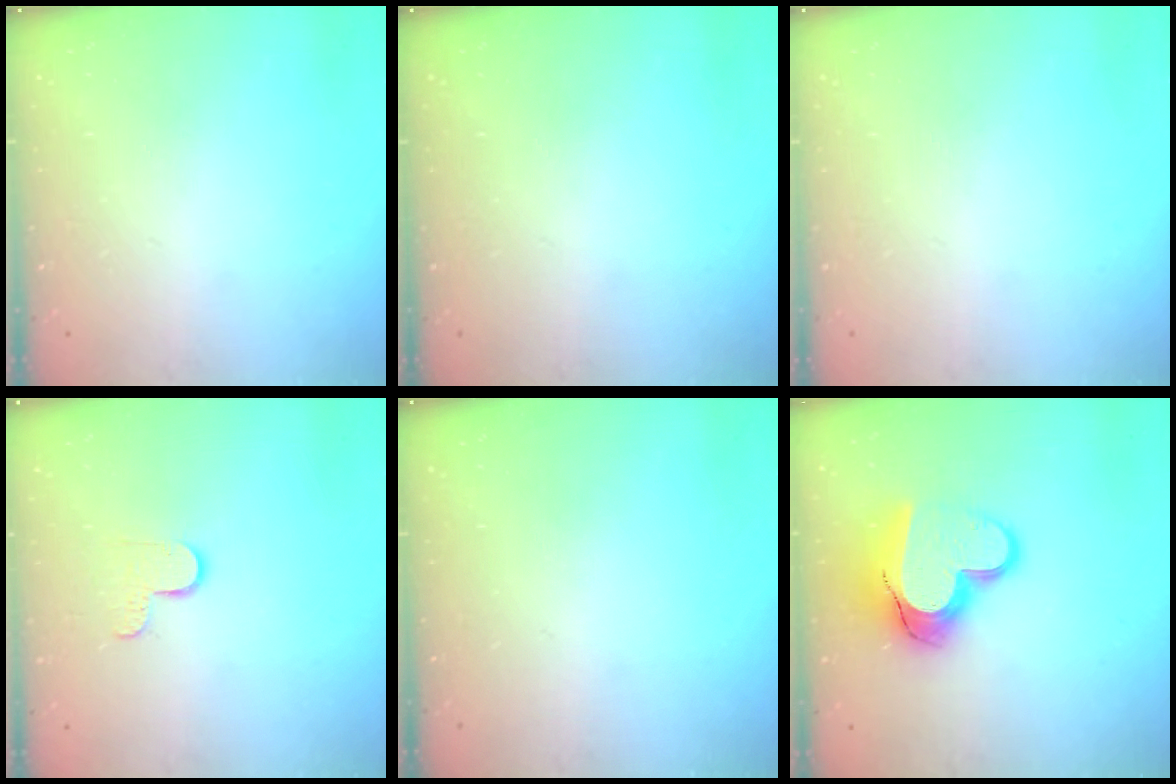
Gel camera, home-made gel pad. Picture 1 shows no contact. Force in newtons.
{"total": 0.0}
{"total": 0.0}
{"total": 6.0, "press": 6.0, "slide": 0.4}
{"total": 0.0}
{"total": 16.2, "press": 16.2, "slide": 1.3}